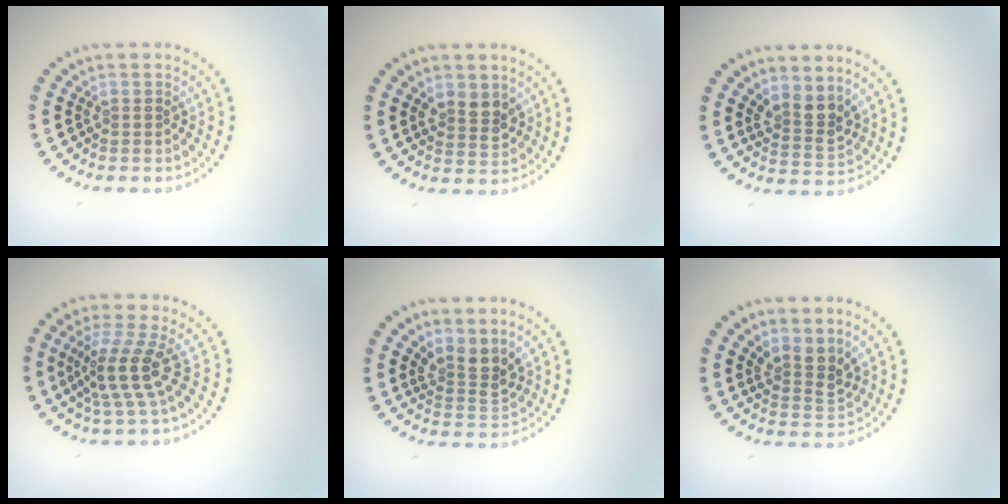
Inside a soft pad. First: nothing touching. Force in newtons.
{"total": 2.4, "press": 2.3, "slide": 0.7}
{"total": 2.7, "press": 2.3, "slide": 1.5}
{"total": 3.8, "press": 2.7, "slide": 2.7}
{"total": 2.7, "press": 2.1, "slide": 1.8}
{"total": 2.5, "press": 1.9, "slide": 1.7}